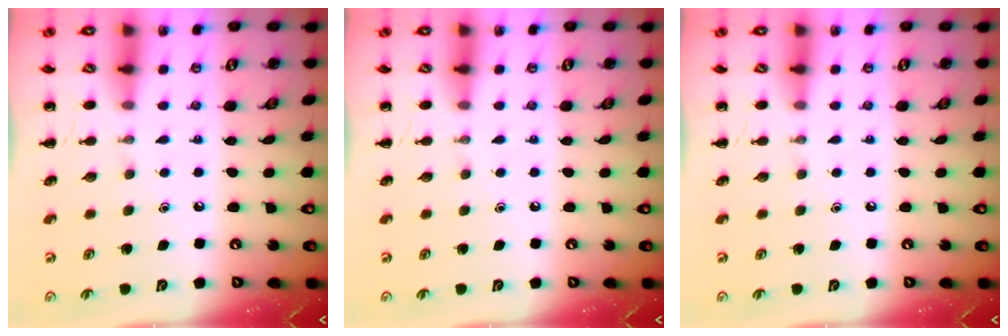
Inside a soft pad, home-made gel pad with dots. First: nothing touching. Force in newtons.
{"total": 0.0}
{"total": 0.0}